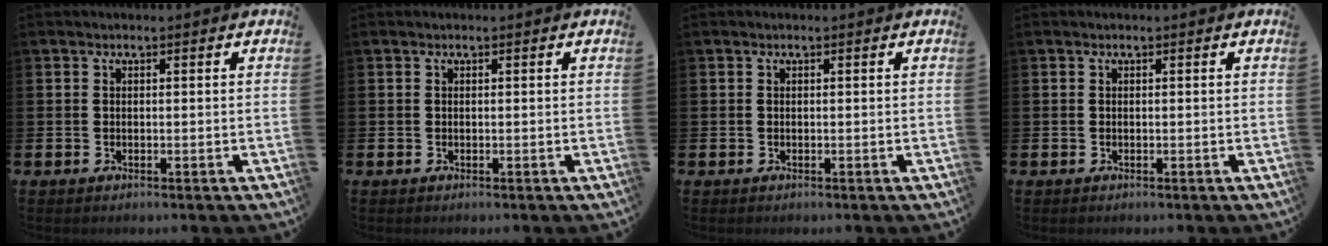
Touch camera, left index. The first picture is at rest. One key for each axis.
{"total": 0.0}
{"total": 0.0}
{"total": 0.0}